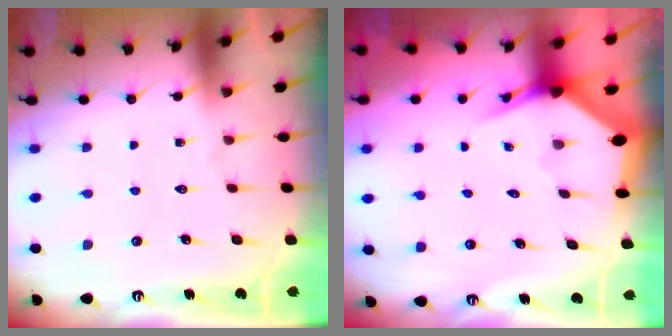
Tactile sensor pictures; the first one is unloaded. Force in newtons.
{"total": 3.6, "press": 3.6, "slide": 0.3}